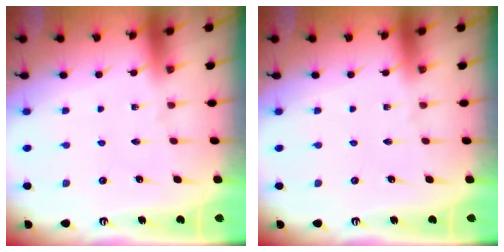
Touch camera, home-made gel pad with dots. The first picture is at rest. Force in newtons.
{"total": 0.0}